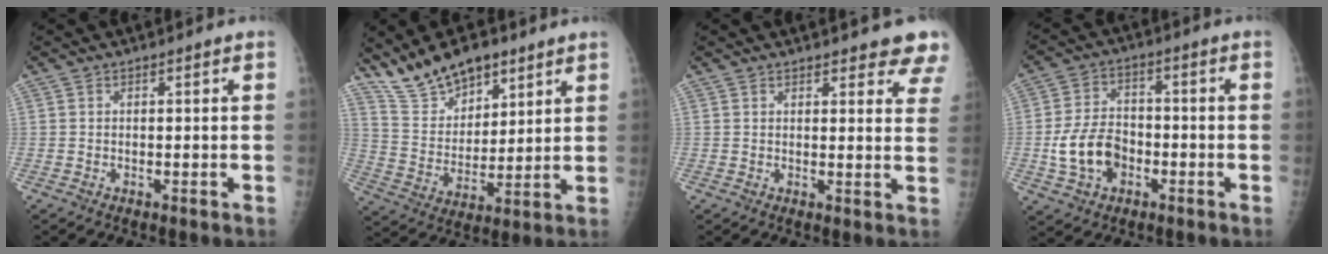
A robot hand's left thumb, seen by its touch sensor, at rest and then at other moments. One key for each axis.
{"total": 13.0, "fx": 9.8, "fy": 6.1, "fz": 6.0, "tx": -0.081, "ty": -0.047, "tz": 0.189}
{"total": 8.9, "fx": 7.8, "fy": 2.4, "fz": 3.5, "tx": 0.001, "ty": -0.030, "tz": 0.071}
{"total": 10.0, "fx": -2.9, "fy": 7.2, "fz": 6.3, "tx": -0.104, "ty": 0.022, "tz": -0.050}